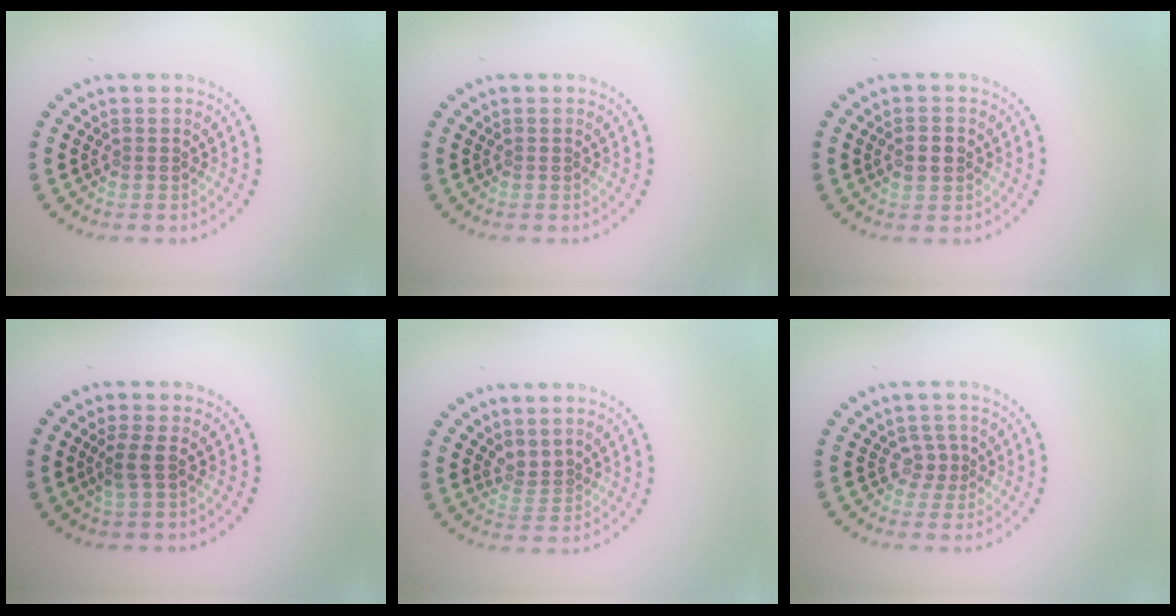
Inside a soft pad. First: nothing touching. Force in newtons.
{"total": 0.0}
{"total": 2.1, "press": 2.1, "slide": 0.2}
{"total": 1.5, "press": 1.3, "slide": 0.9}
{"total": 1.7, "press": 1.1, "slide": 1.3}
{"total": 1.6, "press": 1.0, "slide": 1.2}